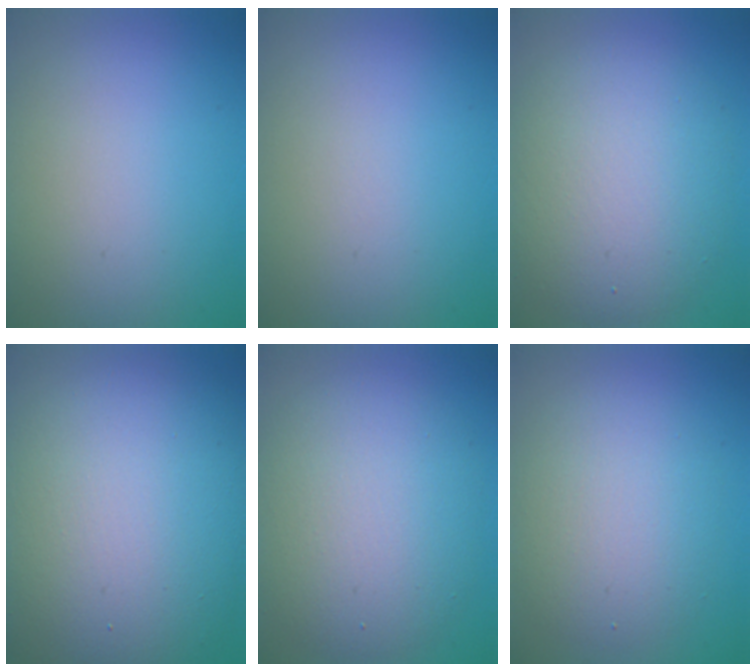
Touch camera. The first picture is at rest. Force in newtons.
{"total": 0.0}
{"total": 7.4, "press": 7.4, "slide": 0.4}
{"total": 15.5, "press": 15.5, "slide": 0.5}
{"total": 7.5, "press": 7.4, "slide": 0.9}
{"total": 4.8, "press": 4.8, "slide": 0.3}